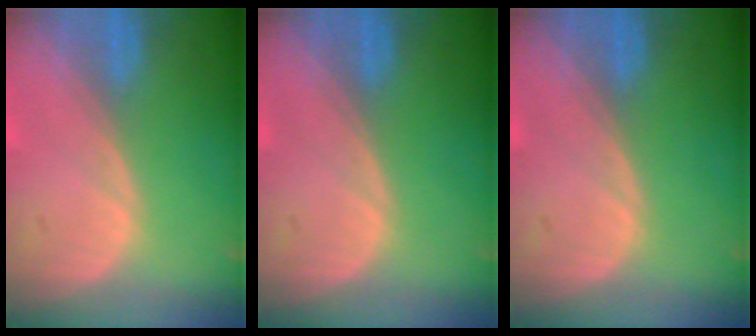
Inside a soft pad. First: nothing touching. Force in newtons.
{"total": 0.0}
{"total": 0.0}